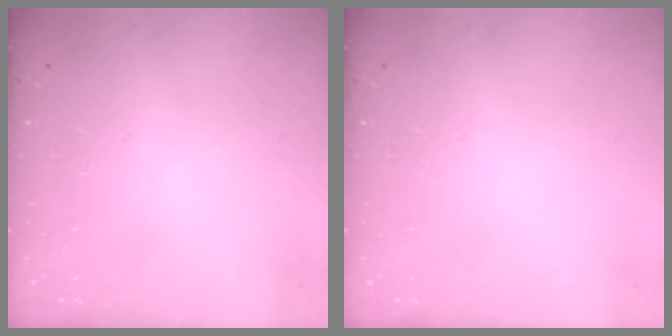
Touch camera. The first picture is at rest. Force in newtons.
{"total": 0.0}